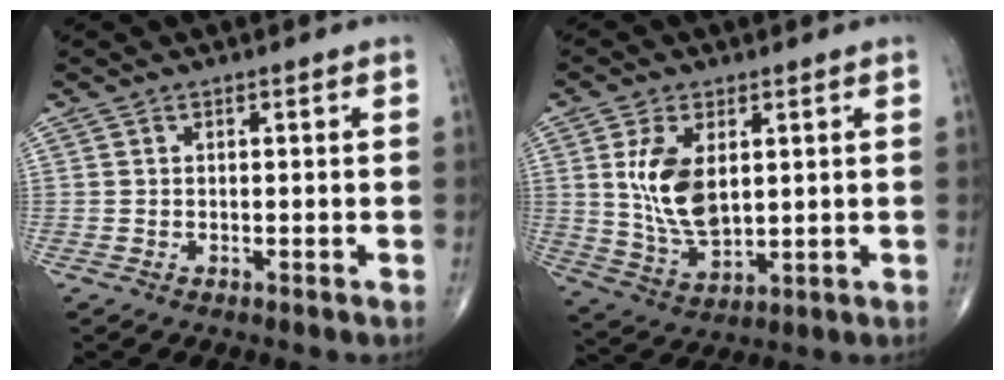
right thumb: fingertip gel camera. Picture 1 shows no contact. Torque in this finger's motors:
{"motor_torque": [-0.74, 0.59, 1.03, 0.58, 0.08]}